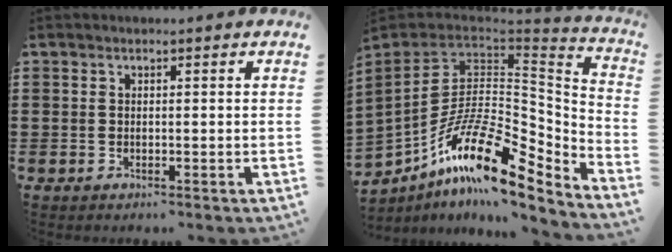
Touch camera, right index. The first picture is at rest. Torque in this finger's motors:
{"motor_torque": [1.08, 1.05, 0.08, -0.04]}